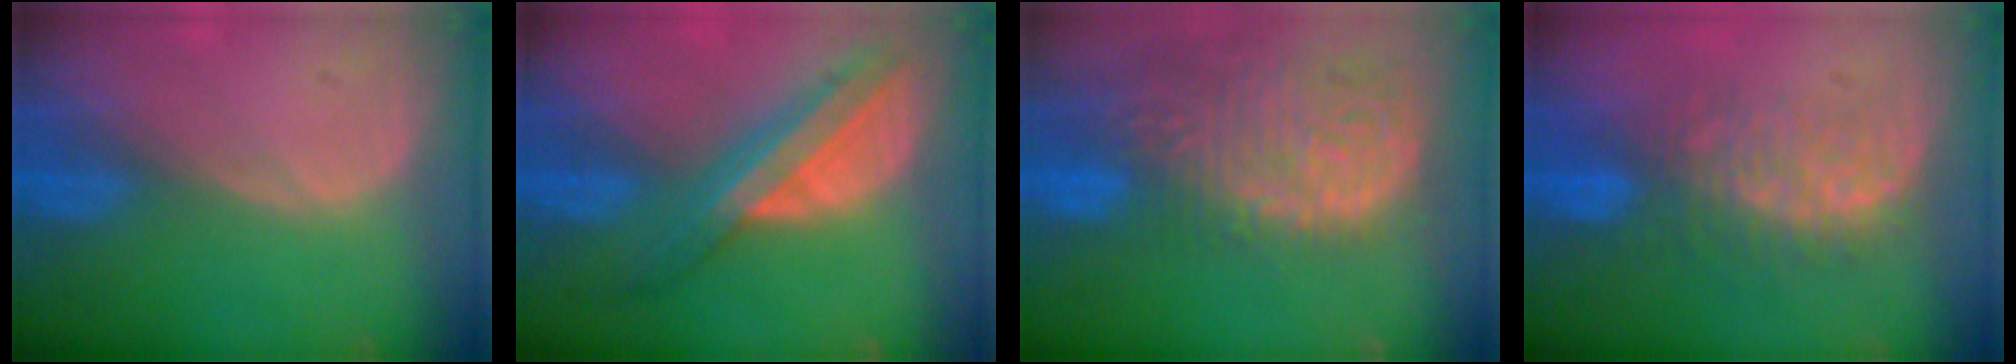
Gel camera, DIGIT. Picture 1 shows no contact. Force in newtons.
{"total": 8.3, "press": 7.0, "slide": 4.4}
{"total": 14.9, "press": 12.4, "slide": 8.4}
{"total": 7.8, "press": 7.6, "slide": 1.7}